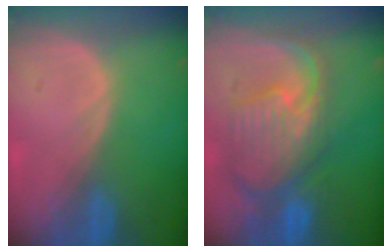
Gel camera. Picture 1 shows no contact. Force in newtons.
{"total": 11.2, "press": 9.8, "slide": 5.6}